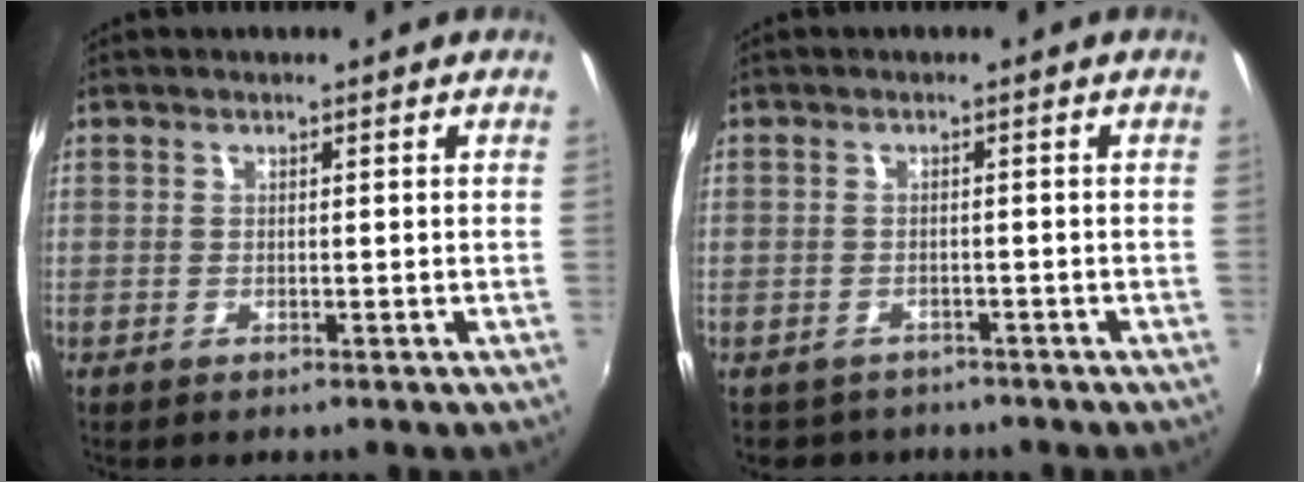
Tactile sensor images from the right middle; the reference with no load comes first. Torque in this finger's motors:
{"motor_torque": [0.41, -0.57, 0.00, 0.02]}